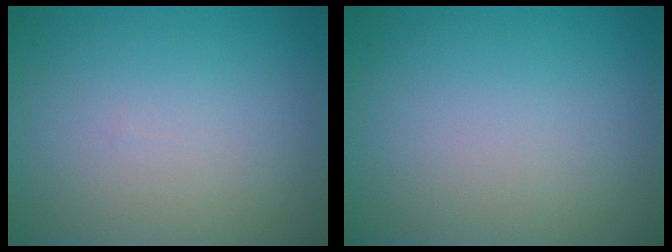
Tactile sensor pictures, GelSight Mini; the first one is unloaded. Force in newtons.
{"total": 0.0}